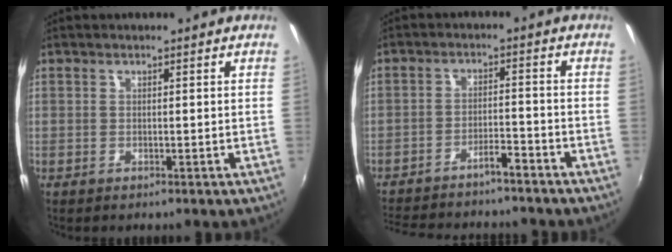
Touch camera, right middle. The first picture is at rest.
{"total": 11.0, "force": [-10.0, 2.2, 4.2], "torque": [-0.102, 0.017, -0.151]}